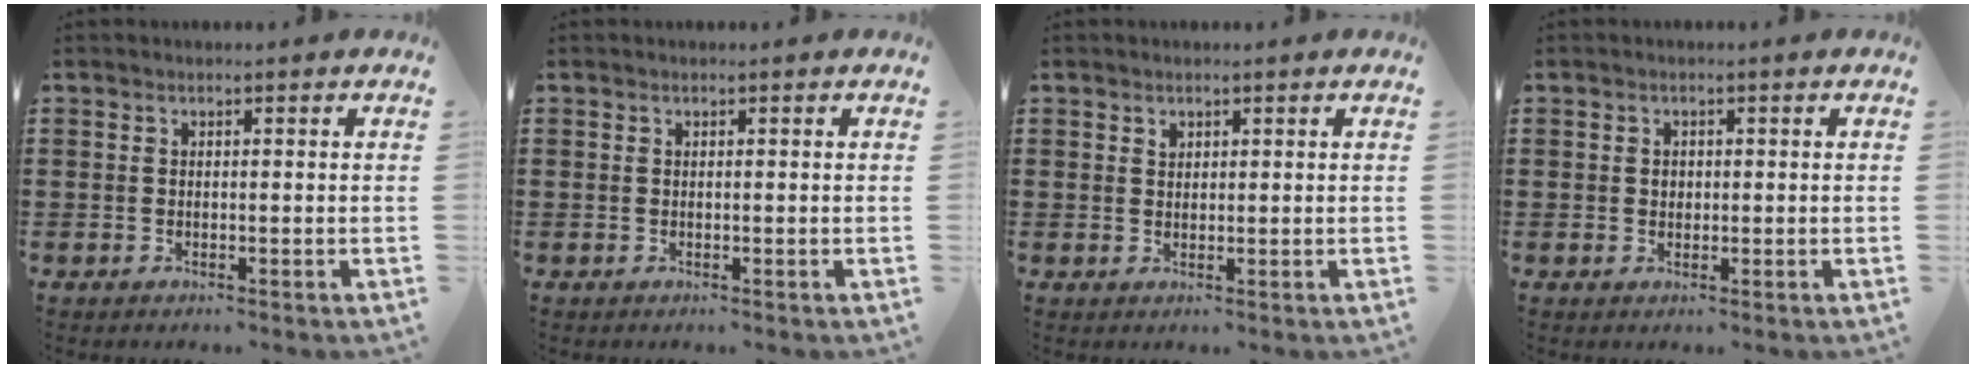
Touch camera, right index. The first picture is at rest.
{"total": 0.0}
{"total": 0.9, "force": [0.7, 0.6, 0.2], "torque": [-0.005, 0.001, 0.013]}
{"total": 1.0, "force": [0.1, 0.9, 0.5], "torque": [-0.011, 0.006, 0.002]}